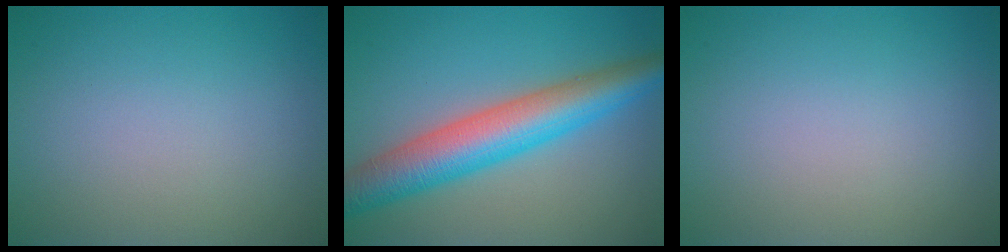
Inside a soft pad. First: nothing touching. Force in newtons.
{"total": 7.9, "press": 7.9, "slide": 0.2}
{"total": 0.0}